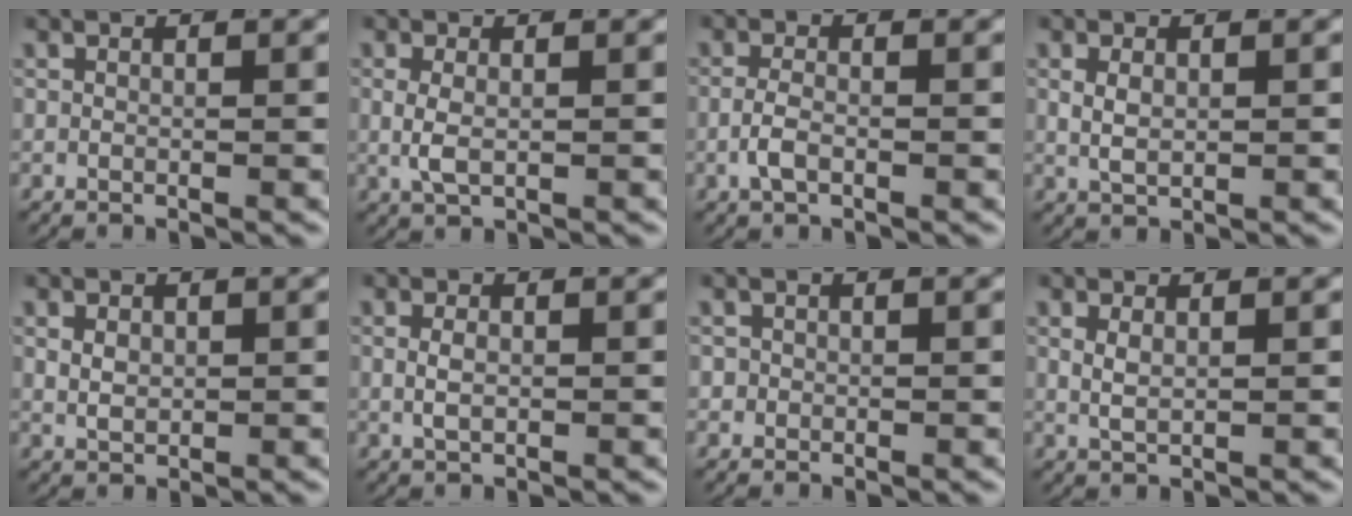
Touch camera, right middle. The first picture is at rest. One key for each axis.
{"total": 1.9, "fx": 0.0, "fy": 0.9, "fz": 1.7, "tx": -0.041, "ty": -0.009, "tz": 0.008}
{"total": 1.7, "fx": -0.7, "fy": 0.6, "fz": 1.4, "tx": -0.032, "ty": -0.003, "tz": -0.013}
{"total": 1.9, "fx": 0.3, "fy": 1.2, "fz": 1.5, "tx": -0.034, "ty": -0.008, "tz": 0.015}
{"total": 1.4, "fx": 0.3, "fy": 1.0, "fz": 1.0, "tx": -0.024, "ty": -0.010, "tz": 0.016}
{"total": 1.3, "fx": 0.0, "fy": 0.6, "fz": 1.2, "tx": -0.022, "ty": -0.004, "tz": 0.004}
{"total": 0.9, "fx": -0.2, "fy": 0.9, "fz": 0.1, "tx": -0.002, "ty": -0.001, "tz": -0.004}
{"total": 1.4, "fx": 0.4, "fy": 0.6, "fz": 1.2, "tx": -0.028, "ty": -0.009, "tz": 0.017}